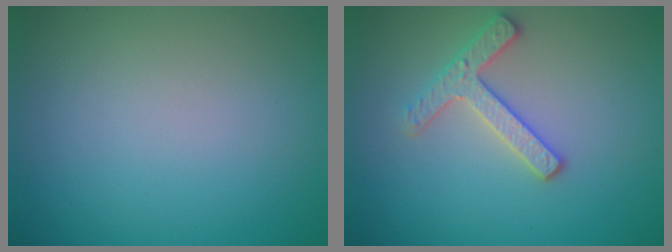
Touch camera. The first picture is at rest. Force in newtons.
{"total": 2.7, "press": 2.6, "slide": 0.7}